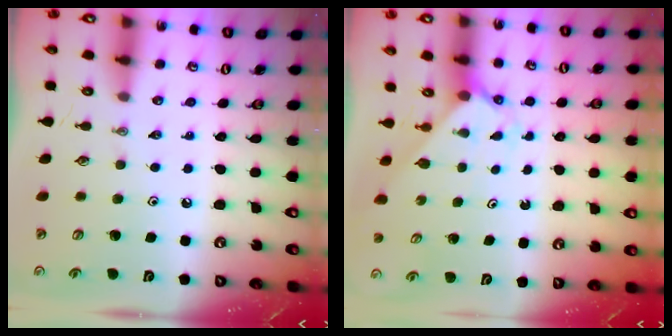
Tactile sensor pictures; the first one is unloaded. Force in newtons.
{"total": 2.3, "press": 2.3, "slide": 0.2}